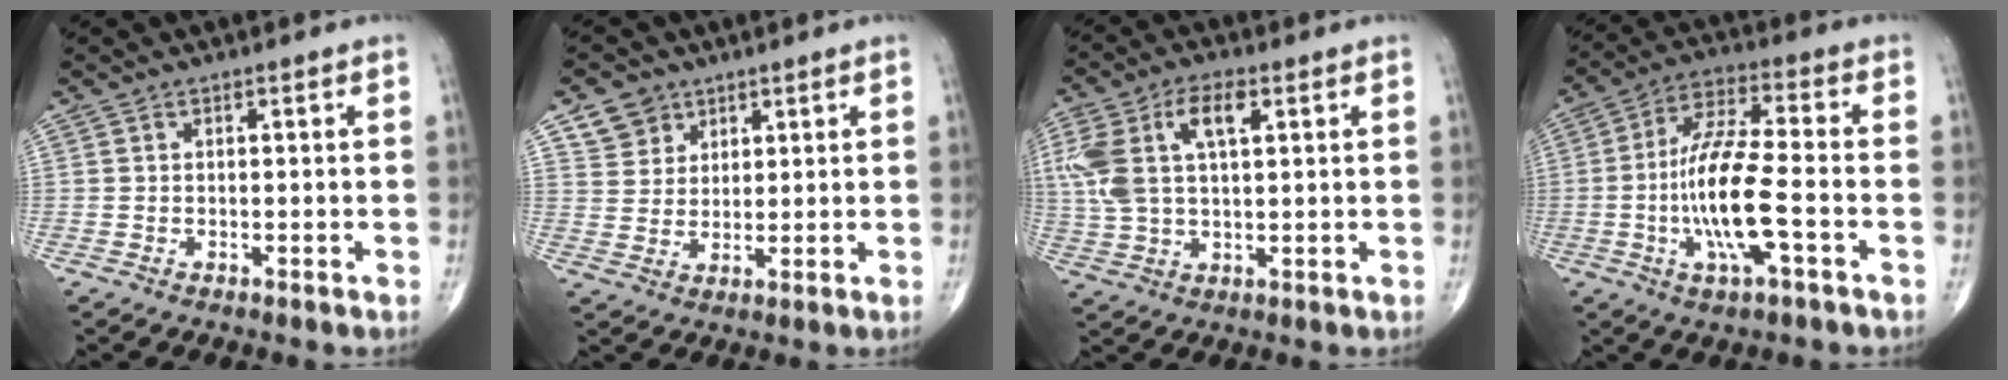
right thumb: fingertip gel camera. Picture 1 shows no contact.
{"total": 5.8, "force": [3.4, 4.6, 1.0], "torque": [0.004, -0.020, 0.065]}
{"total": 12.9, "force": [3.9, 6.4, 10.5], "torque": [-0.231, 0.017, 0.077]}
{"total": 14.7, "force": [-3.5, 3.8, 13.8], "torque": [-0.278, 0.022, -0.066]}